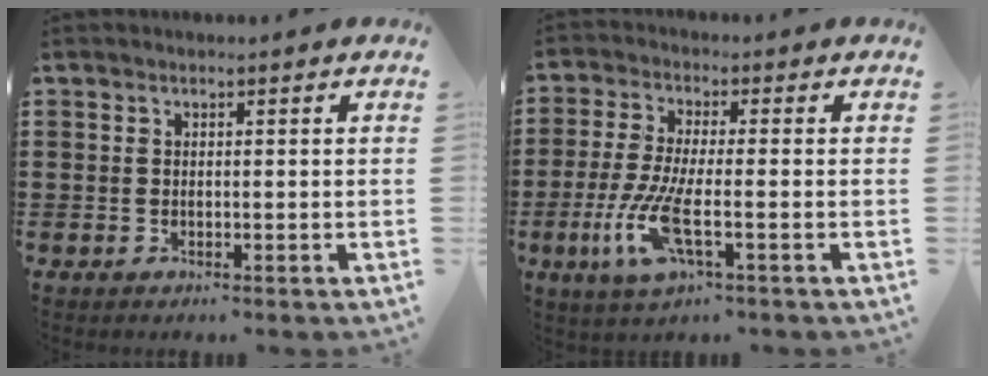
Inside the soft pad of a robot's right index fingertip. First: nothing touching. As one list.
[{"total": 8.3, "force": [-3.0, 1.6, 7.5], "torque": [-0.179, -0.026, -0.060]}]